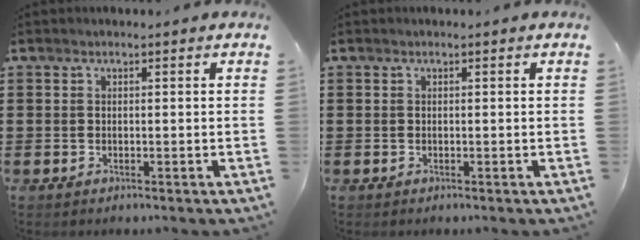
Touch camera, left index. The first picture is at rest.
{"total": 0.0}